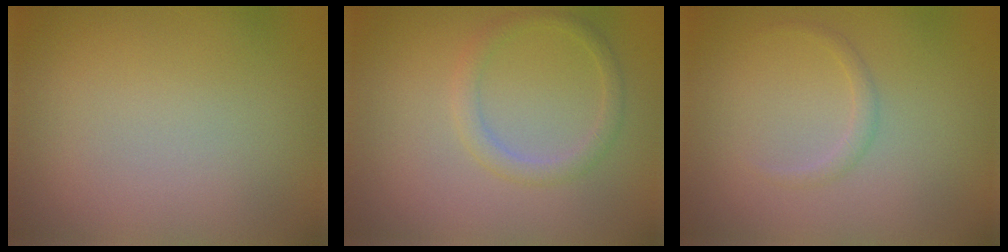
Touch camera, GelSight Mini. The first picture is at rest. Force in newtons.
{"total": 1.9, "press": 1.8, "slide": 0.1}
{"total": 0.9, "press": 0.9, "slide": 0.1}